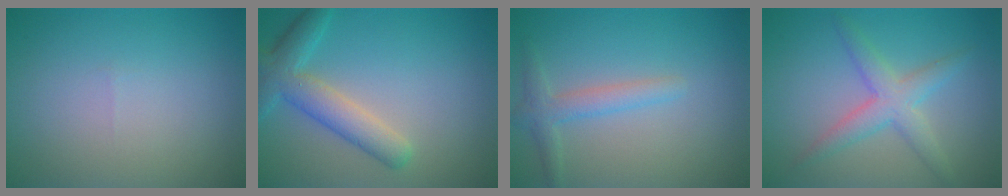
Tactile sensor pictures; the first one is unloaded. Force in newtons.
{"total": 4.6, "press": 4.6, "slide": 0.2}
{"total": 2.3, "press": 2.3, "slide": 0.1}
{"total": 3.5, "press": 3.5, "slide": 0.0}